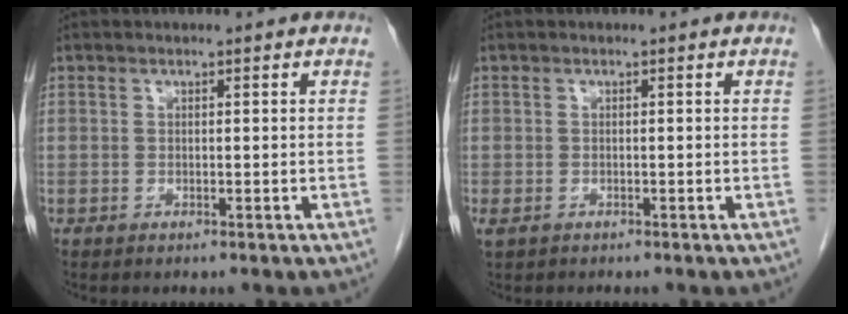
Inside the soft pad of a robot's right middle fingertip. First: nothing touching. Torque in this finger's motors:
{"motor_torque": [0.48, -0.29, 0.12, 0.03]}